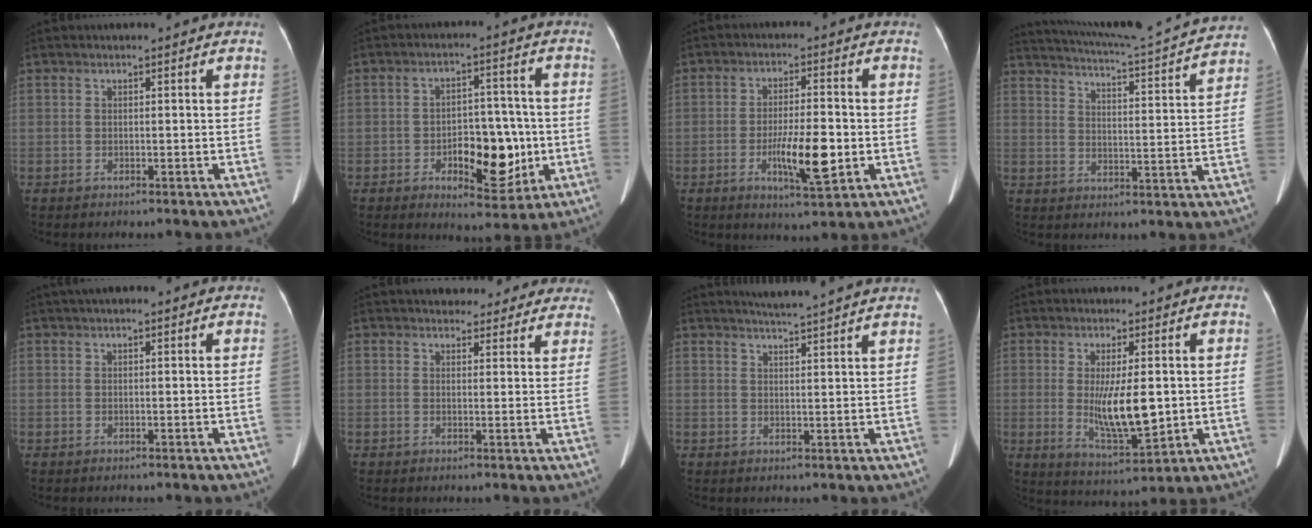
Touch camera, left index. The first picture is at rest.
{"total": 10.0, "force": [-2.5, 5.0, 8.3], "torque": [-0.115, 0.014, -0.030]}
{"total": 8.3, "force": [-2.1, 1.5, 7.8], "torque": [-0.135, -0.012, -0.035]}
{"total": 17.6, "force": [16.7, -0.9, 5.6], "torque": [-0.106, -0.029, 0.222]}
{"total": 3.2, "force": [2.2, 0.8, 2.1], "torque": [-0.031, 0.029, 0.030]}
{"total": 12.0, "force": [10.8, 4.5, 2.8], "torque": [0.004, 0.007, 0.111]}
{"total": 8.6, "force": [7.9, -0.9, 3.4], "torque": [-0.053, 0.012, 0.095]}
{"total": 8.8, "force": [0.3, 2.2, 8.5], "torque": [-0.155, -0.021, 0.012]}